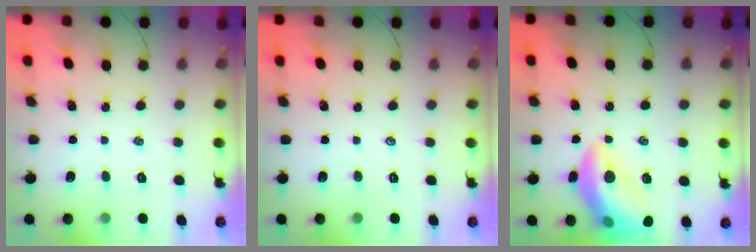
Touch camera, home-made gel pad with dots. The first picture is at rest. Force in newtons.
{"total": 0.0}
{"total": 15.2, "press": 15.1, "slide": 1.9}